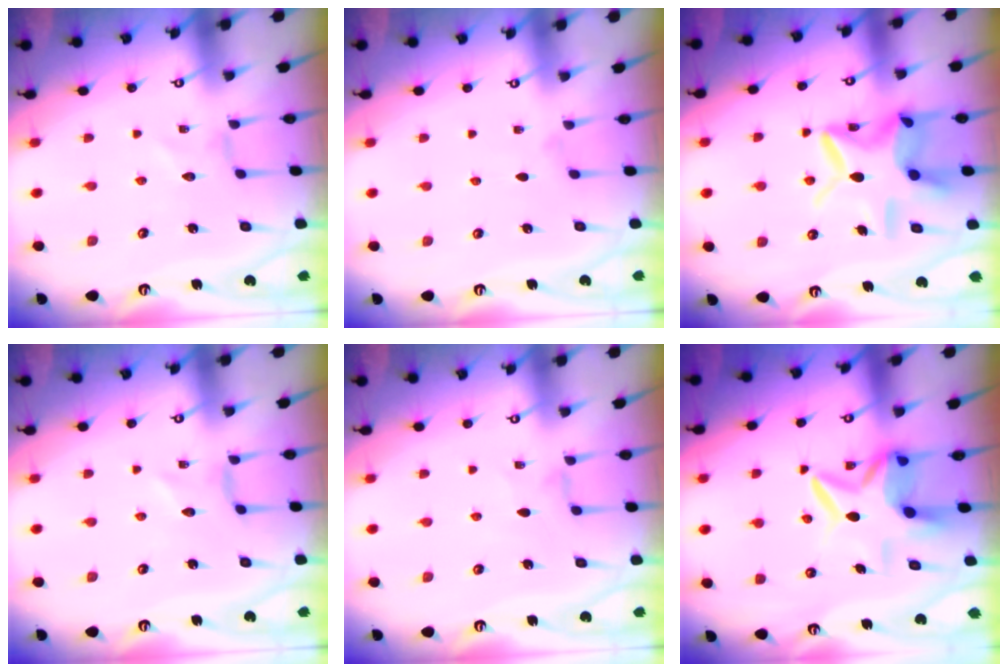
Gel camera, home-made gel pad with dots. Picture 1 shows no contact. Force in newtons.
{"total": 1.2, "press": 1.1, "slide": 0.3}
{"total": 15.2, "press": 15.1, "slide": 1.1}
{"total": 0.0}
{"total": 2.3, "press": 2.2, "slide": 0.6}
{"total": 9.1, "press": 9.0, "slide": 1.1}